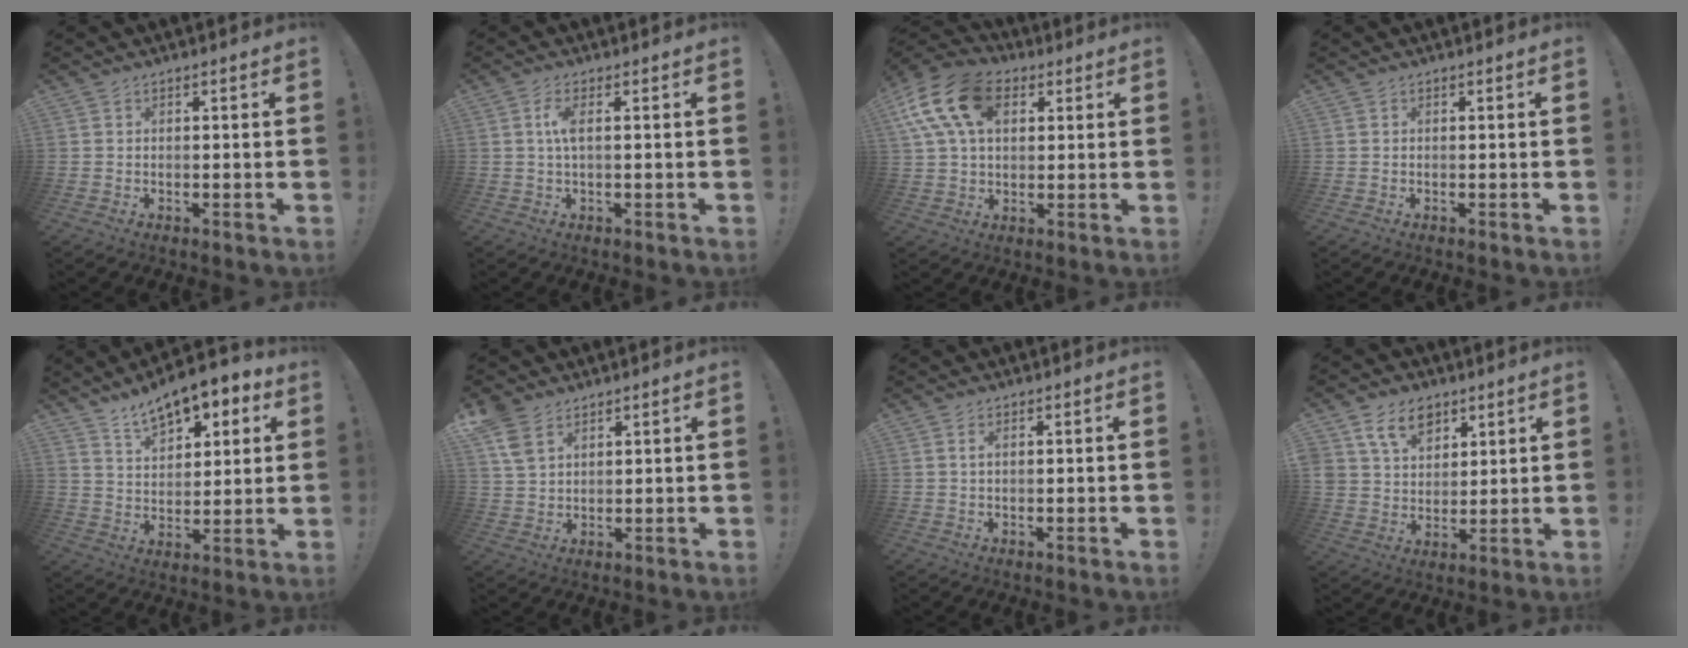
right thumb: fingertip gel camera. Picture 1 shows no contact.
{"total": 4.3, "force": [0.5, 1.2, 4.1], "torque": [-0.082, -0.001, 0.005]}
{"total": 18.1, "force": [6.6, 11.9, 12.0], "torque": [-0.221, -0.013, 0.121]}
{"total": 0.0}
{"total": 11.8, "force": [8.9, 5.4, 5.5], "torque": [-0.095, -0.055, 0.163]}
{"total": 7.6, "force": [4.8, 4.2, 4.1], "torque": [-0.081, -0.018, 0.094]}
{"total": 1.4, "force": [0.5, 0.4, 1.2], "torque": [-0.022, 0.000, 0.007]}
{"total": 10.5, "force": [6.3, 7.2, 4.3], "torque": [-0.068, -0.029, 0.121]}